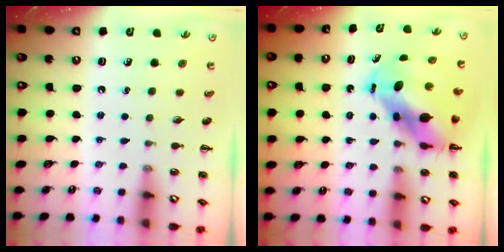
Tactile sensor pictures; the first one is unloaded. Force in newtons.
{"total": 9.4, "press": 9.0, "slide": 2.5}